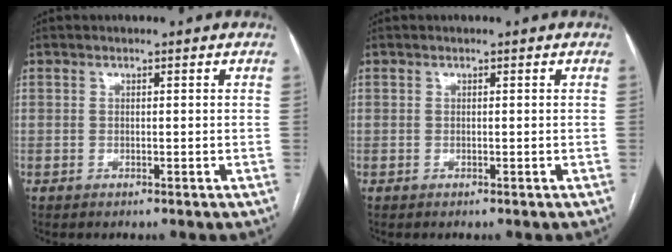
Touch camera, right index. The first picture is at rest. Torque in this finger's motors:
{"motor_torque": [0.07, -0.10, 0.03, 0.01]}